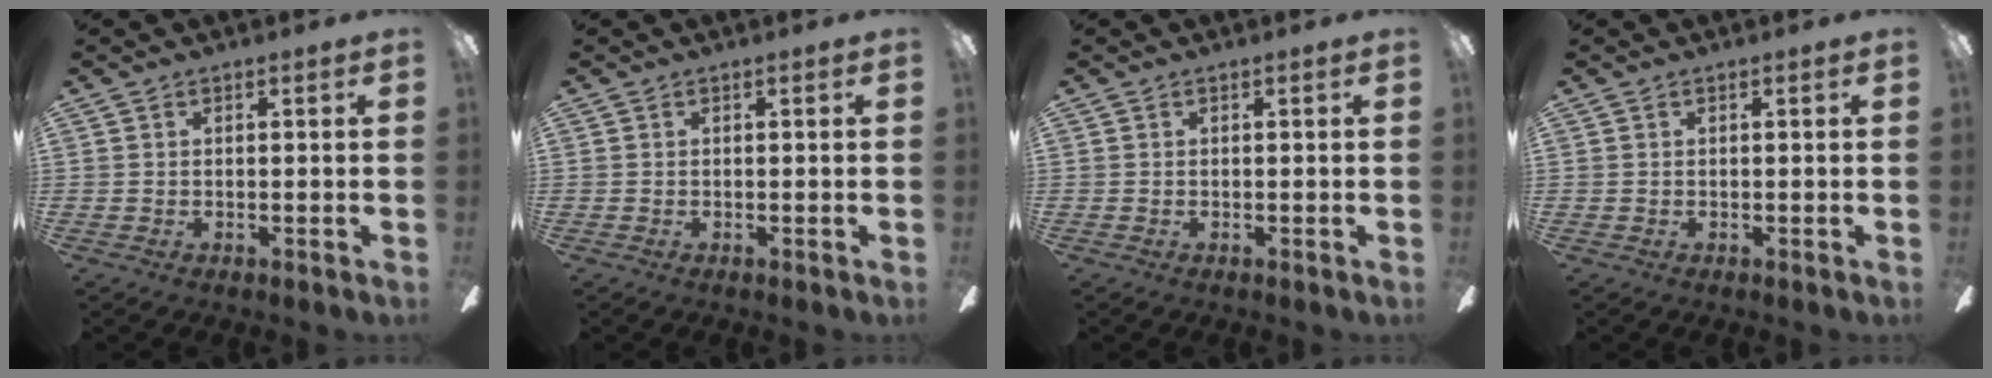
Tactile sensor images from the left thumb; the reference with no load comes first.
{"total": 0.0}
{"total": 0.0}
{"total": 0.0}